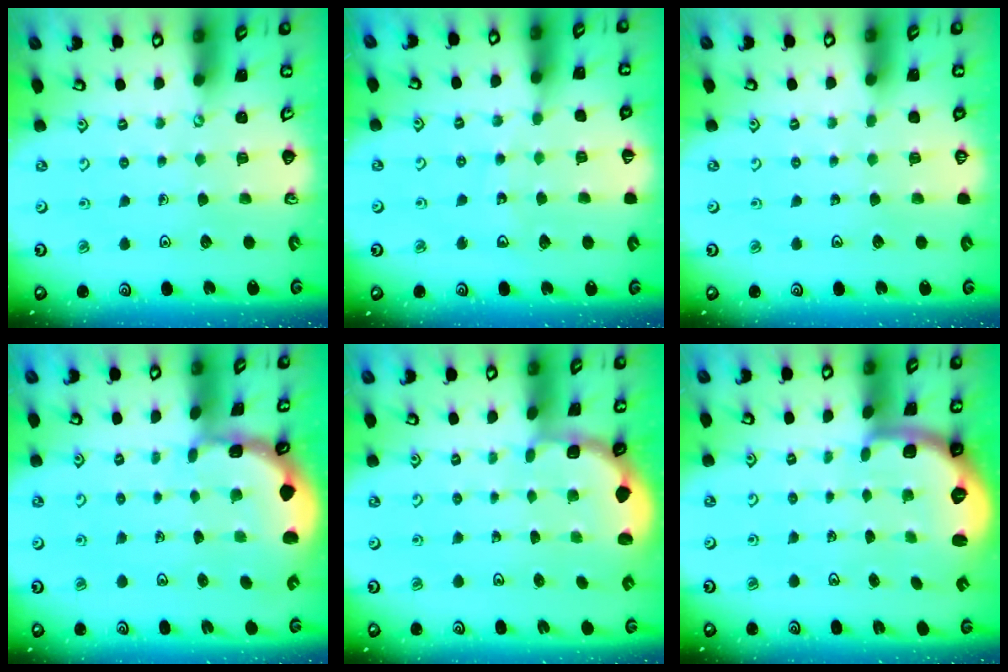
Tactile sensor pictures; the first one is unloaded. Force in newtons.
{"total": 7.6, "press": 6.9, "slide": 3.1}
{"total": 0.0}
{"total": 1.4, "press": 1.4, "slide": 0.1}
{"total": 1.8, "press": 1.6, "slide": 0.7}
{"total": 1.8, "press": 1.8, "slide": 0.4}